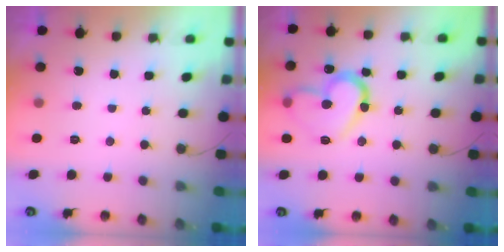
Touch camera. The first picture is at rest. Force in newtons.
{"total": 15.8, "press": 15.7, "slide": 1.0}